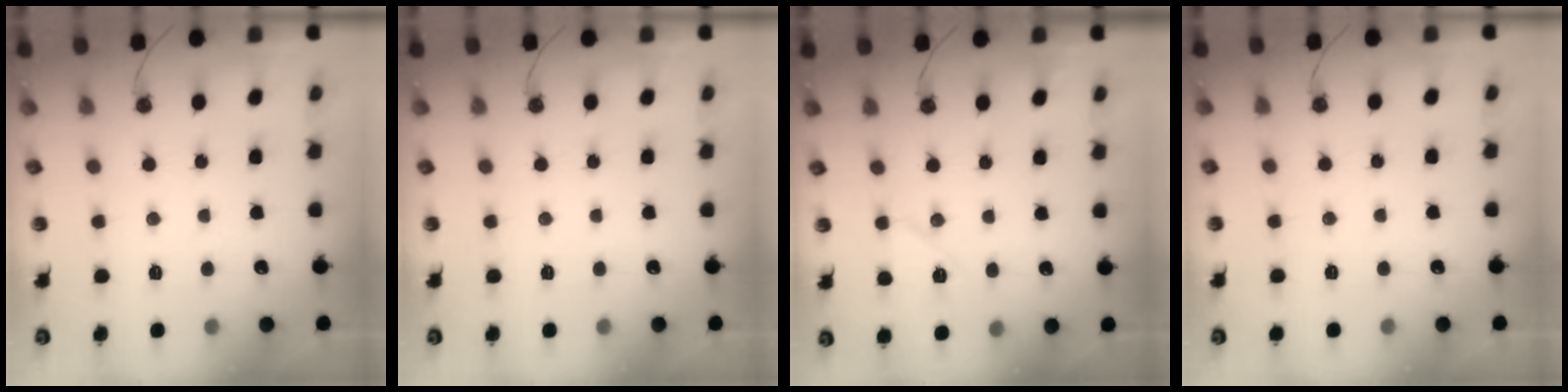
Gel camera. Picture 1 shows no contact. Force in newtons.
{"total": 0.0}
{"total": 7.1, "press": 7.0, "slide": 1.1}
{"total": 2.1, "press": 1.5, "slide": 1.5}